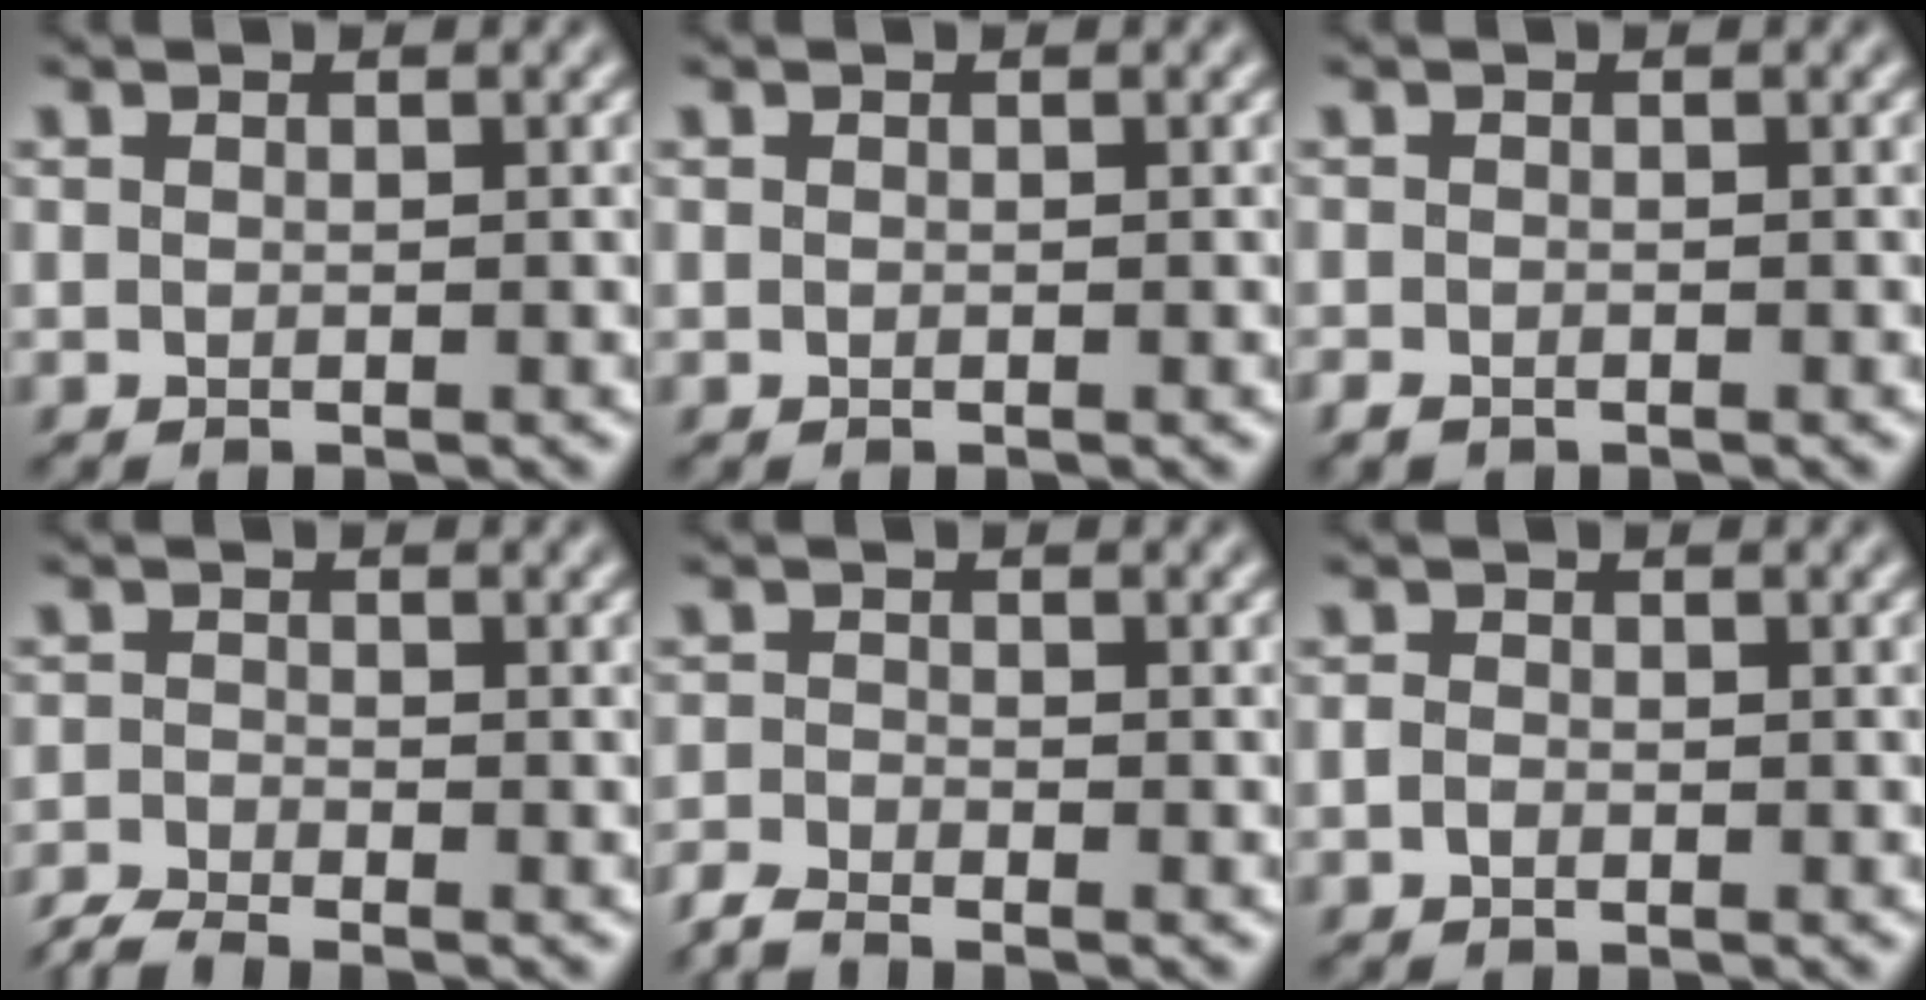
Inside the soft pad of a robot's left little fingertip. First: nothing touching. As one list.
[{"total": 0.0}, {"total": 1.0, "force": [-0.7, 0.6, 0.3], "torque": [-0.009, -0.003, -0.016]}, {"total": 2.8, "force": [-2.6, 0.6, 0.7], "torque": [-0.017, -0.005, -0.065]}, {"total": 2.5, "force": [-2.4, 0.4, 0.6], "torque": [-0.018, -0.006, -0.060]}, {"total": 0.9, "force": [-0.5, 0.7, 0.4], "torque": [-0.008, 0.000, -0.015]}]